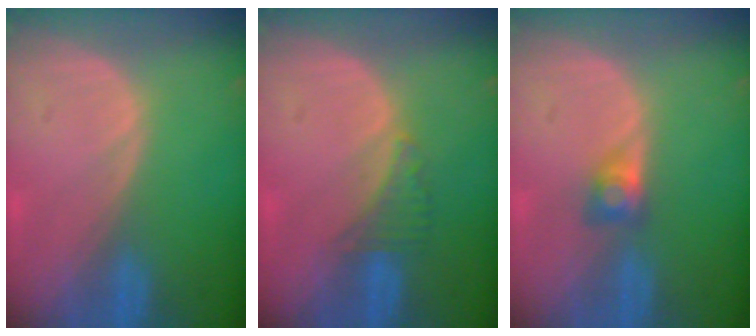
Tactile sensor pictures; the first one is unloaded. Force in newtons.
{"total": 2.7, "press": 2.6, "slide": 0.7}
{"total": 2.7, "press": 2.5, "slide": 1.1}